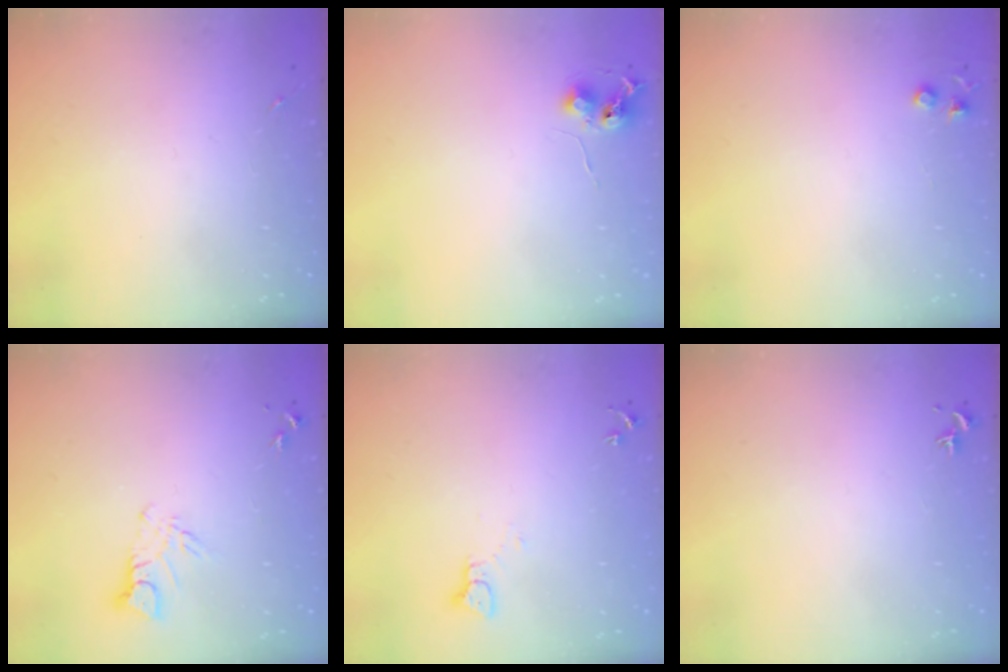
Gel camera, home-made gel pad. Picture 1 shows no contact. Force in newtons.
{"total": 6.4, "press": 6.3, "slide": 0.7}
{"total": 4.2, "press": 4.1, "slide": 0.7}
{"total": 6.1, "press": 6.0, "slide": 0.6}
{"total": 2.2, "press": 2.2, "slide": 0.2}
{"total": 0.7, "press": 0.5, "slide": 0.4}